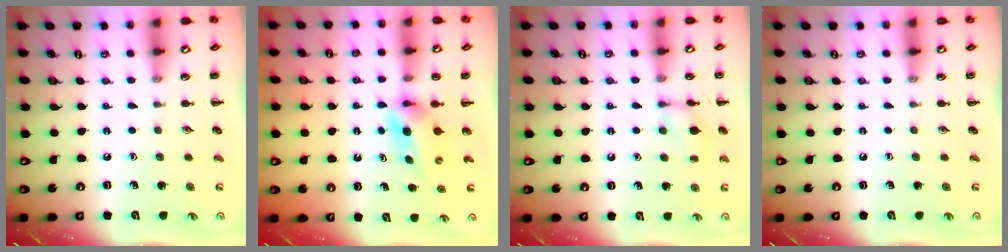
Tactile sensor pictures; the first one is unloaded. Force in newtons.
{"total": 3.9, "press": 3.9, "slide": 0.5}
{"total": 8.8, "press": 8.7, "slide": 1.2}
{"total": 0.0}